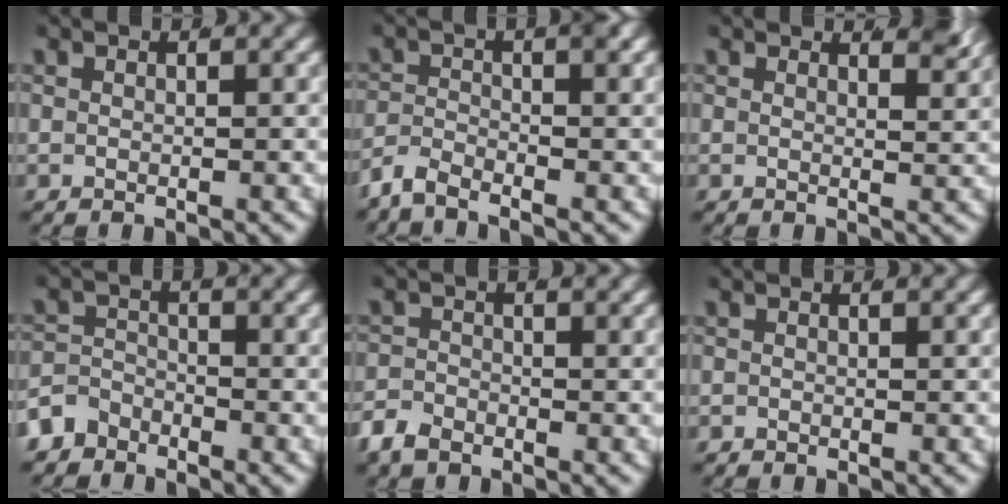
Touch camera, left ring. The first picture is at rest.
{"total": 2.4, "force": [-1.9, 0.3, 1.4], "torque": [-0.028, -0.006, -0.034]}
{"total": 2.2, "force": [1.8, 0.2, 1.3], "torque": [-0.011, -0.013, 0.030]}
{"total": 3.5, "force": [-2.8, 2.0, 0.5], "torque": [-0.012, -0.016, -0.044]}
{"total": 2.1, "force": [-1.8, 0.9, 0.5], "torque": [-0.012, -0.010, -0.031]}
{"total": 0.0}